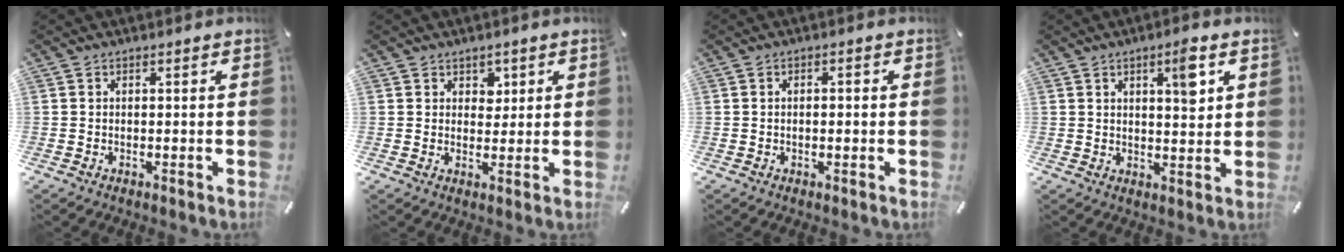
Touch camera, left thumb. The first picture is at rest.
{"total": 3.3, "force": [1.7, 2.7, 0.7], "torque": [0.012, -0.008, 0.025]}
{"total": 1.4, "force": [-0.4, 0.6, 1.2], "torque": [-0.024, 0.002, -0.008]}
{"total": 6.8, "force": [3.1, 2.2, 5.6], "torque": [-0.076, -0.013, 0.042]}